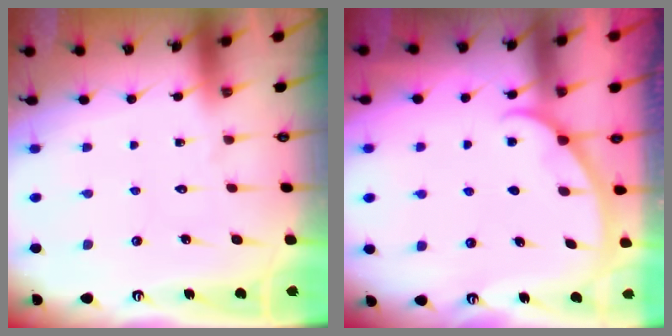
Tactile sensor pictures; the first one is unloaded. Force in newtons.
{"total": 2.3, "press": 2.3, "slide": 0.2}